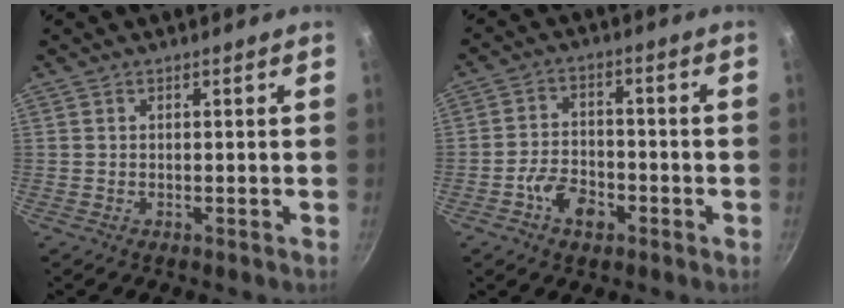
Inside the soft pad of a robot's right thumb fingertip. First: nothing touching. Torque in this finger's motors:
{"motor_torque": [0.78, 0.13, -0.25, -0.18, 0.02]}